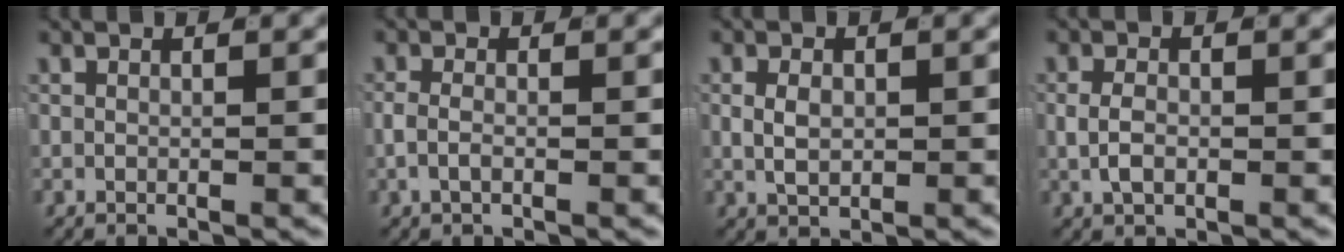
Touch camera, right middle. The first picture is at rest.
{"total": 1.4, "force": [-0.4, 0.6, 1.3], "torque": [-0.030, -0.003, -0.005]}
{"total": 2.1, "force": [0.1, 1.4, 1.6], "torque": [-0.029, -0.005, 0.010]}
{"total": 1.9, "force": [-0.3, 1.1, 1.5], "torque": [-0.028, -0.003, 0.000]}